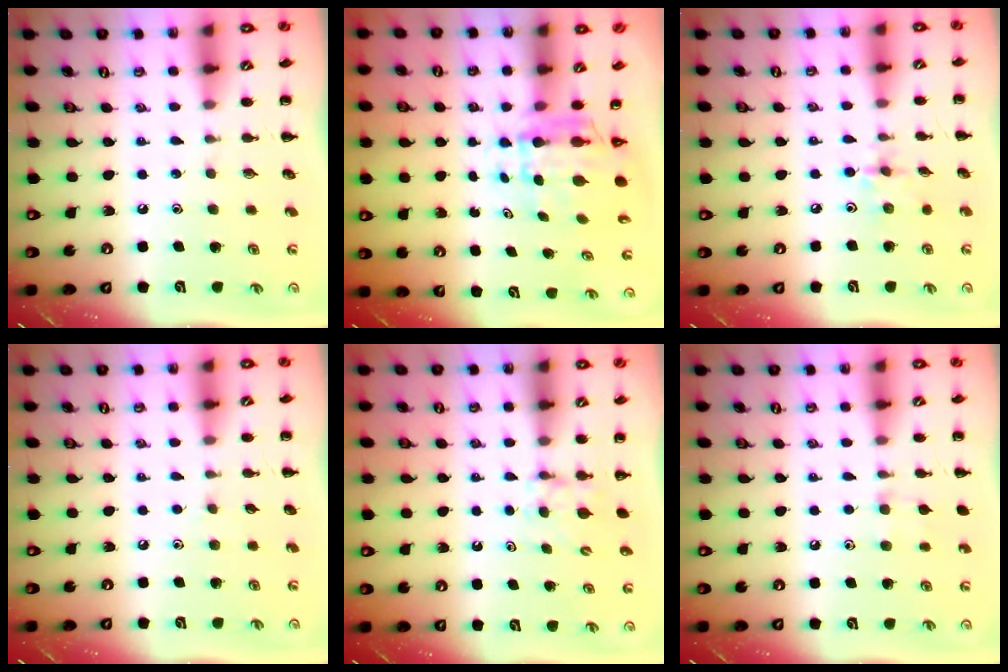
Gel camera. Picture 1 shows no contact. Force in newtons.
{"total": 5.7, "press": 5.4, "slide": 1.9}
{"total": 2.9, "press": 2.9, "slide": 0.5}
{"total": 2.9, "press": 2.7, "slide": 1.1}
{"total": 4.2, "press": 4.0, "slide": 1.5}
{"total": 7.1, "press": 6.7, "slide": 2.4}